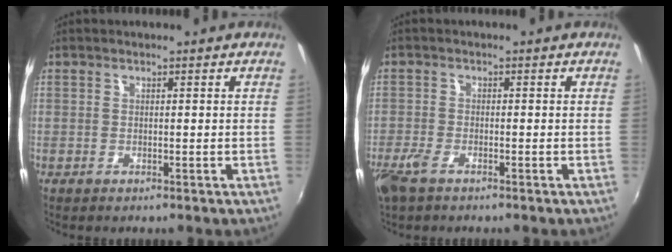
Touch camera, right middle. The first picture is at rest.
{"total": 3.8, "force": [-2.6, 1.4, 2.4], "torque": [-0.064, -0.008, -0.052]}